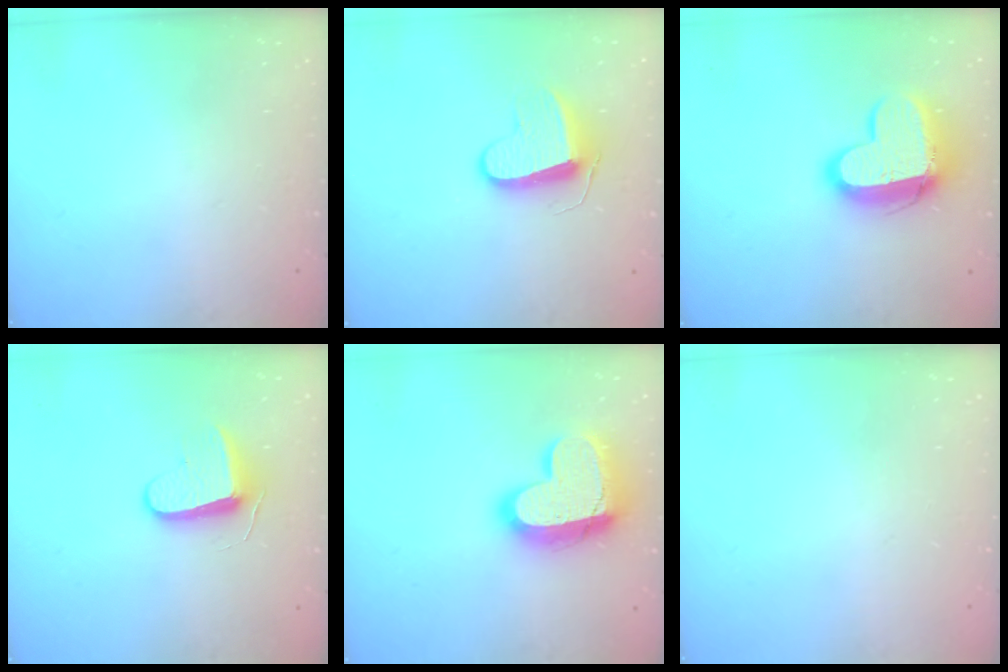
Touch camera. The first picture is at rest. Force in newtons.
{"total": 9.1, "press": 9.1, "slide": 0.2}
{"total": 14.4, "press": 14.3, "slide": 1.4}
{"total": 8.7, "press": 8.7, "slide": 0.5}
{"total": 19.3, "press": 19.2, "slide": 1.6}
{"total": 0.0}